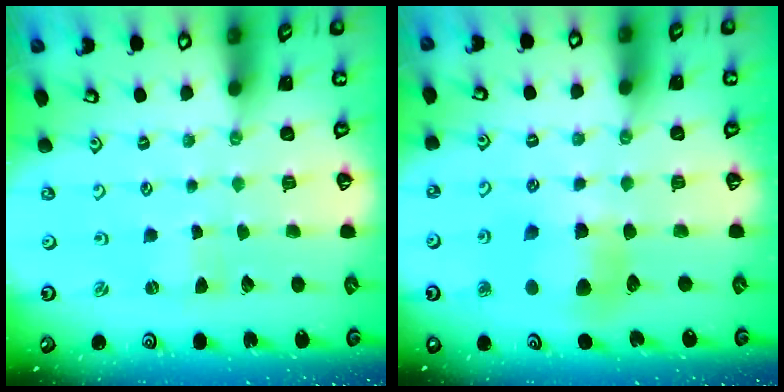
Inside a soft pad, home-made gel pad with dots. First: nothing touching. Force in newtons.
{"total": 8.0, "press": 8.0, "slide": 0.6}